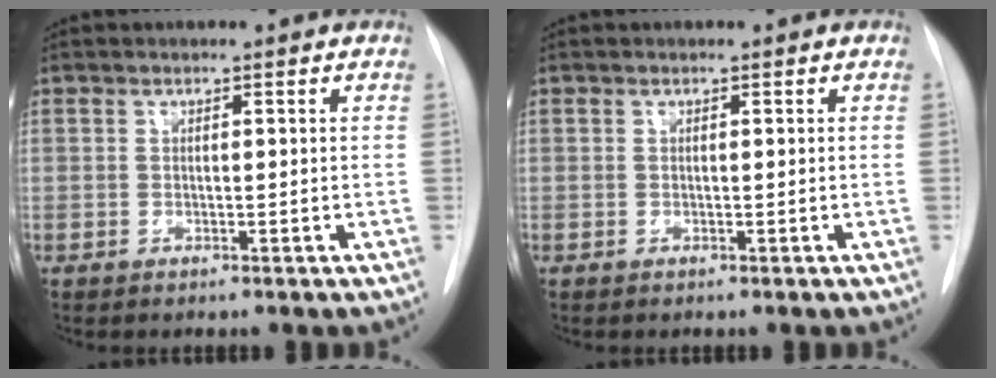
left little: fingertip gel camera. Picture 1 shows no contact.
{"total": 0.0}